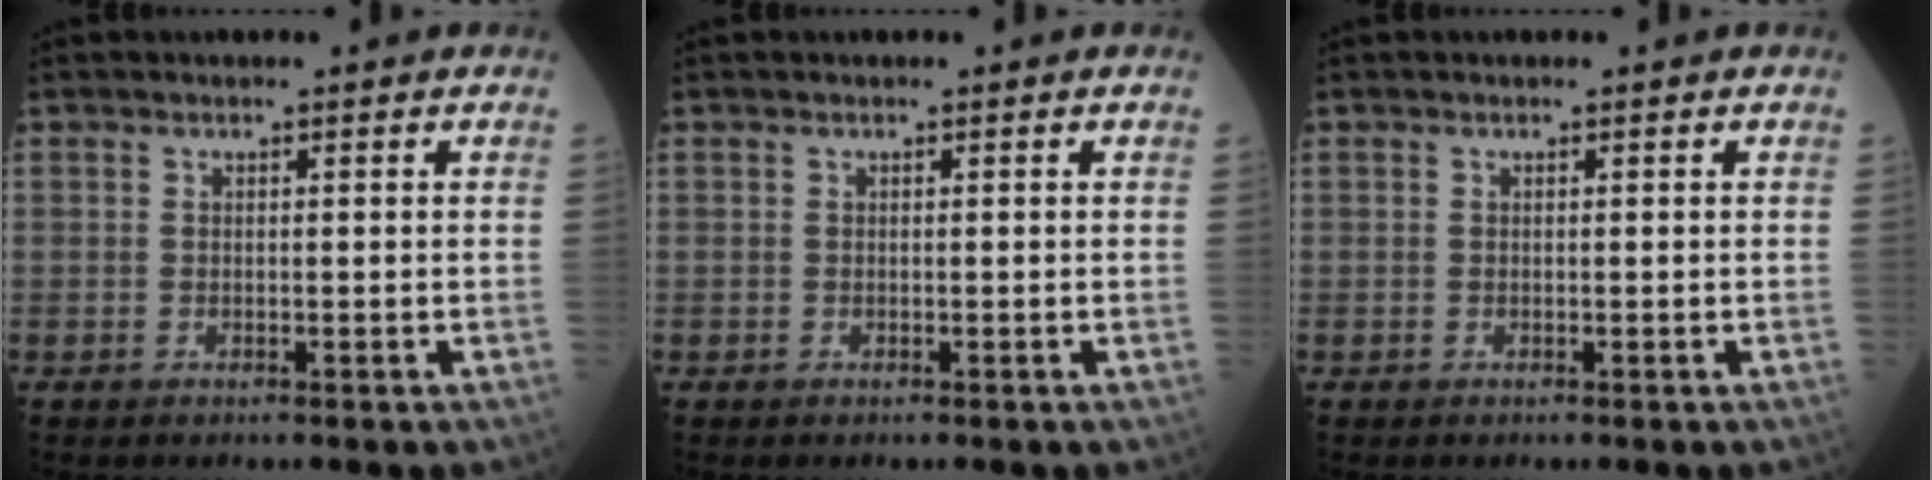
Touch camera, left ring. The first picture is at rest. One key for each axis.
{"total": 0.0}
{"total": 0.0}